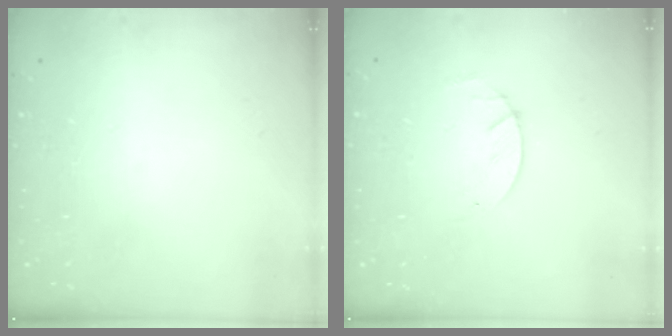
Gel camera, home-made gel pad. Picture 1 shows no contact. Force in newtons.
{"total": 1.8, "press": 1.8, "slide": 0.2}